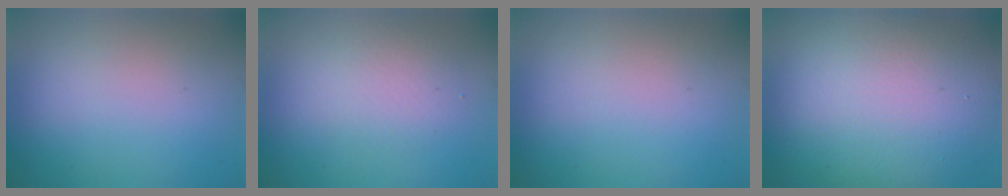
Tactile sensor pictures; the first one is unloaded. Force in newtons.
{"total": 2.2, "press": 2.2, "slide": 0.1}
{"total": 0.0}
{"total": 14.6, "press": 14.5, "slide": 0.9}